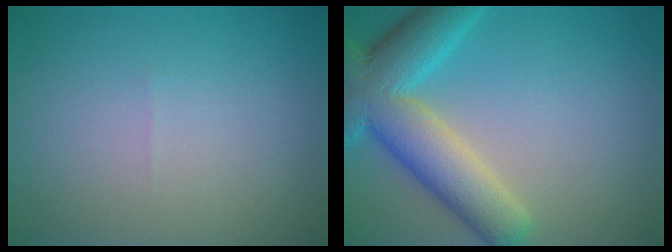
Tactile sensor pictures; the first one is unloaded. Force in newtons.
{"total": 8.8, "press": 8.8, "slide": 0.5}